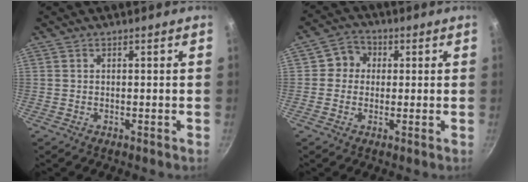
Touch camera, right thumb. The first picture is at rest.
{"total": 4.9, "force": [0.6, 4.6, 1.6], "torque": [0.009, 0.008, -0.004]}